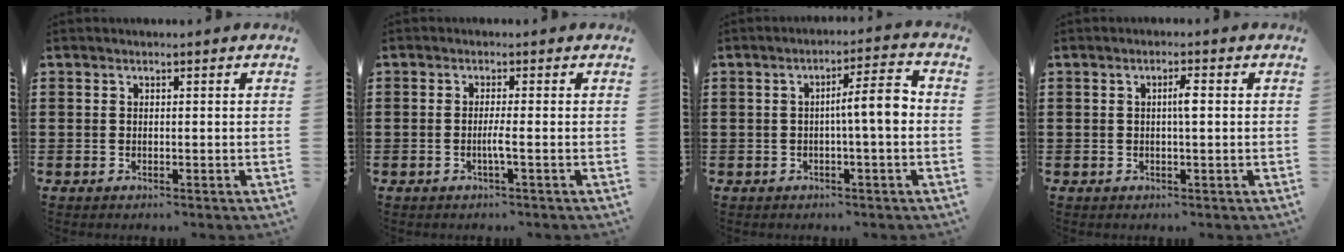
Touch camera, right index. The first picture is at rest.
{"total": 1.8, "force": [-0.7, -0.4, 1.6], "torque": [-0.035, -0.008, -0.017]}
{"total": 6.2, "force": [-0.2, 0.8, 6.1], "torque": [-0.105, 0.001, -0.010]}
{"total": 2.1, "force": [0.1, 0.2, 2.1], "torque": [-0.040, -0.001, 0.000]}